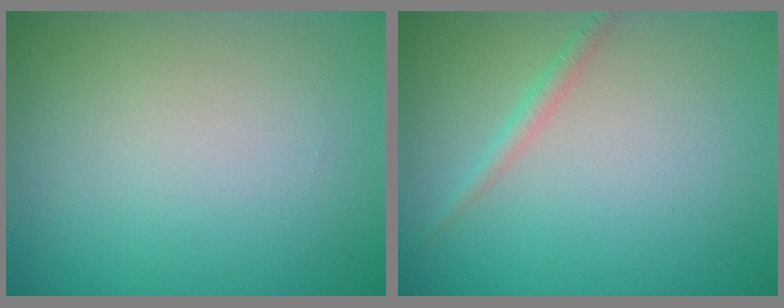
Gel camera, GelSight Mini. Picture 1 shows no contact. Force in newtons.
{"total": 1.1, "press": 1.1, "slide": 0.1}